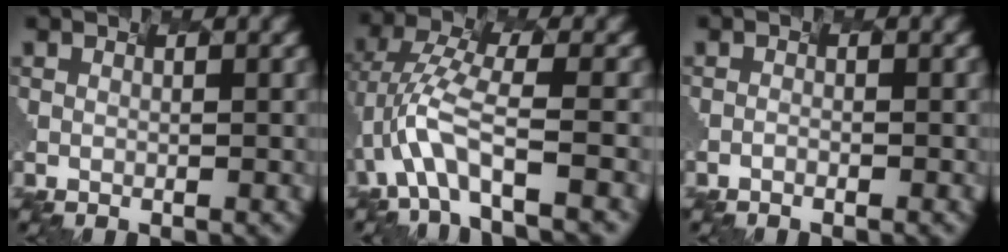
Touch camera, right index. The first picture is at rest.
{"total": 4.9, "force": [-3.6, 0.0, 3.3], "torque": [-0.096, 0.006, -0.039]}
{"total": 1.0, "force": [-1.0, 0.0, 0.2], "torque": [0.008, 0.001, -0.014]}